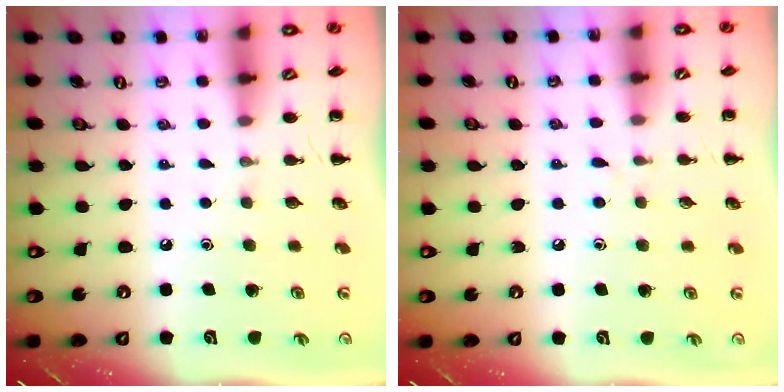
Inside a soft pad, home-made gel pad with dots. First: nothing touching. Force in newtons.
{"total": 2.8, "press": 2.4, "slide": 1.4}